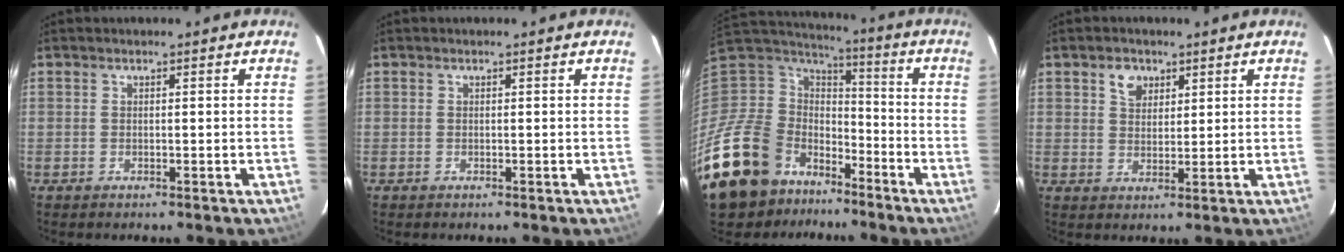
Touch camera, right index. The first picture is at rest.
{"total": 0.0}
{"total": 23.6, "force": [-15.3, 15.6, 8.8], "torque": [-0.230, 0.017, -0.253]}
{"total": 3.8, "force": [2.1, 2.6, 1.8], "torque": [-0.023, 0.010, 0.040]}